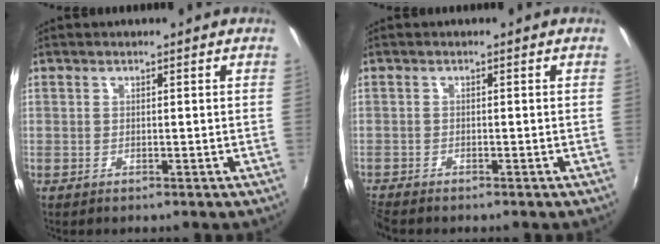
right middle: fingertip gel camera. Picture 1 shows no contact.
{"total": 2.3, "force": [-2.2, 0.2, 0.6], "torque": [-0.019, -0.014, -0.046]}